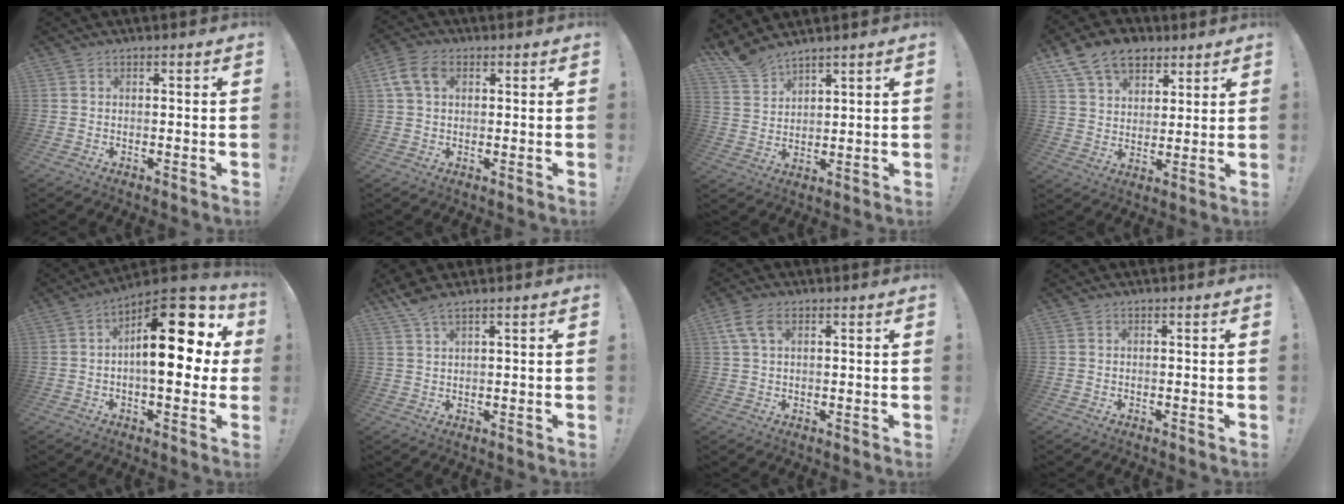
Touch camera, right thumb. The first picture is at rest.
{"total": 8.2, "force": [2.7, 5.5, 5.5], "torque": [-0.112, 0.005, 0.054]}
{"total": 6.7, "force": [6.2, 2.0, 1.6], "torque": [-0.044, -0.043, 0.120]}
{"total": 13.2, "force": [7.9, 8.9, 5.9], "torque": [-0.094, -0.039, 0.152]}
{"total": 21.6, "force": [3.9, 9.5, 19.0], "torque": [-0.253, -0.024, 0.065]}
{"total": 4.1, "force": [3.1, 0.4, 2.6], "torque": [-0.055, -0.015, 0.056]}
{"total": 6.0, "force": [2.5, 3.4, 4.3], "torque": [-0.091, 0.003, 0.050]}
{"total": 0.0}